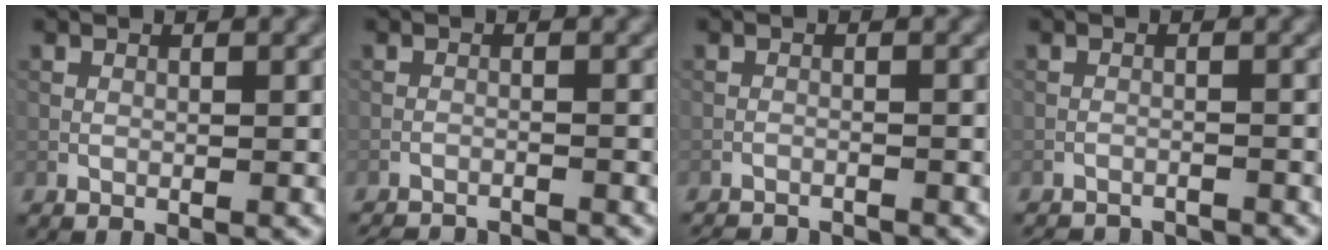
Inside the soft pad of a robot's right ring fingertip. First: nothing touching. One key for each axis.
{"total": 6.3, "fx": -6.1, "fy": 0.9, "fz": 1.0, "tx": -0.015, "ty": -0.010, "tz": -0.086}
{"total": 4.9, "fx": -4.8, "fy": 0.7, "fz": 0.8, "tx": -0.014, "ty": -0.011, "tz": -0.070}
{"total": 6.0, "fx": -5.9, "fy": 0.9, "fz": 0.8, "tx": -0.011, "ty": -0.007, "tz": -0.082}